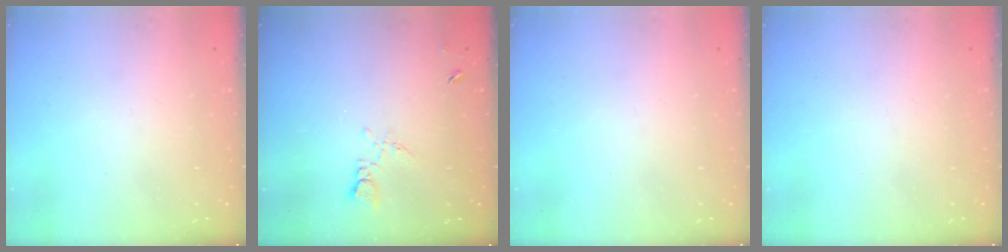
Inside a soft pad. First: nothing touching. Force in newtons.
{"total": 5.9, "press": 5.9, "slide": 0.9}
{"total": 0.0}
{"total": 0.0}